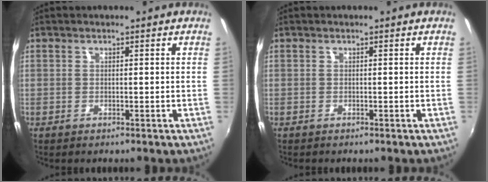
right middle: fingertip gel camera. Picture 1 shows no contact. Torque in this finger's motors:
{"motor_torque": [-0.11, 0.05, -0.01, 0.01]}